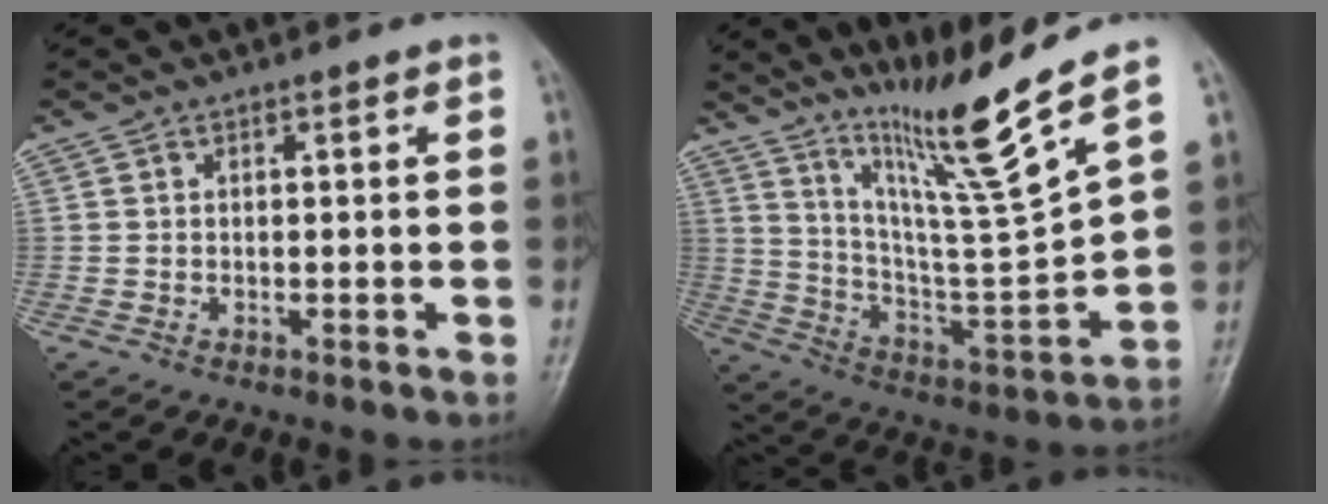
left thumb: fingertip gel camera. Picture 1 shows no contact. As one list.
[{"total": 16.0, "force": [11.9, -1.7, 10.5], "torque": [-0.165, -0.095, 0.220]}]